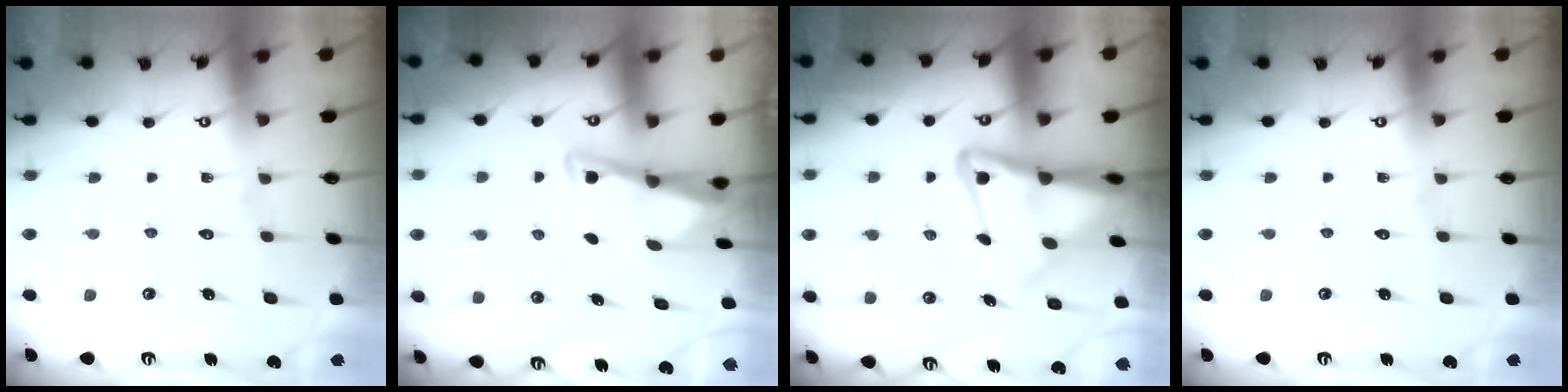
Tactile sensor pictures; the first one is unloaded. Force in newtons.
{"total": 3.2, "press": 3.2, "slide": 0.3}
{"total": 10.4, "press": 10.3, "slide": 1.0}
{"total": 0.0}